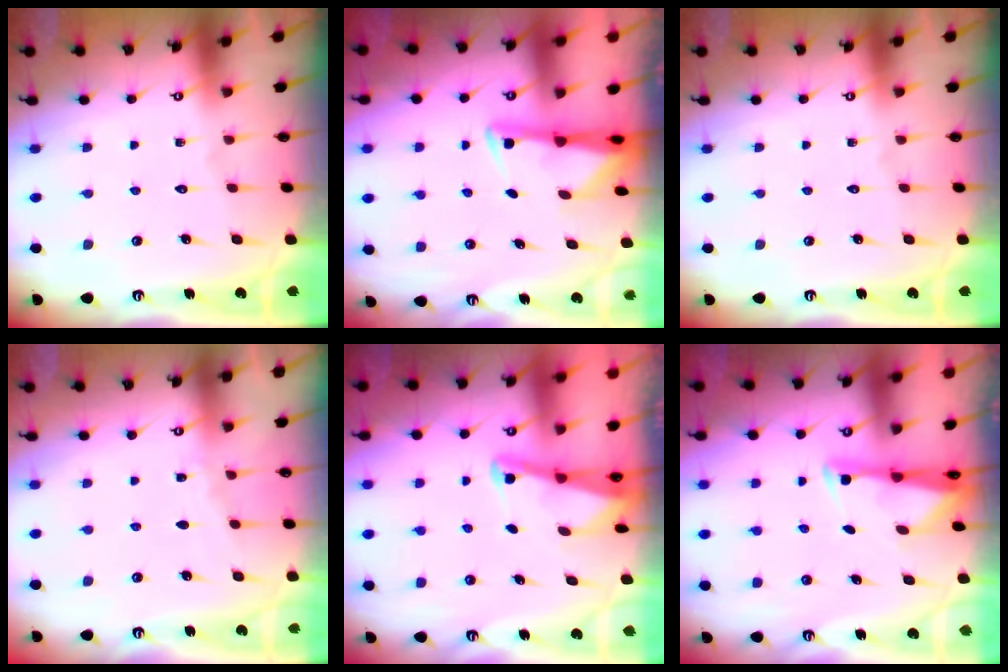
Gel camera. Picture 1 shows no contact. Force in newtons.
{"total": 2.9, "press": 2.9, "slide": 0.6}
{"total": 0.0}
{"total": 2.8, "press": 2.8, "slide": 0.4}
{"total": 2.2, "press": 2.2, "slide": 0.3}
{"total": 2.8, "press": 2.8, "slide": 0.4}